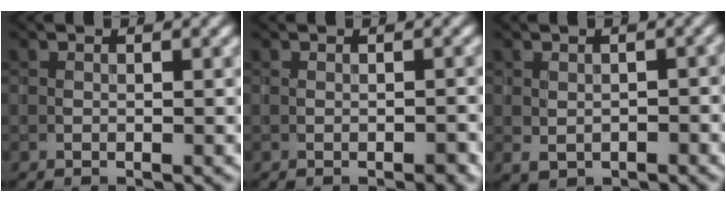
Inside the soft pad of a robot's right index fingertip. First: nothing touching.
{"total": 1.0, "force": [-0.4, 0.3, 0.8], "torque": [-0.013, -0.001, -0.007]}
{"total": 1.7, "force": [-0.5, 1.2, 1.1], "torque": [-0.018, -0.005, -0.002]}